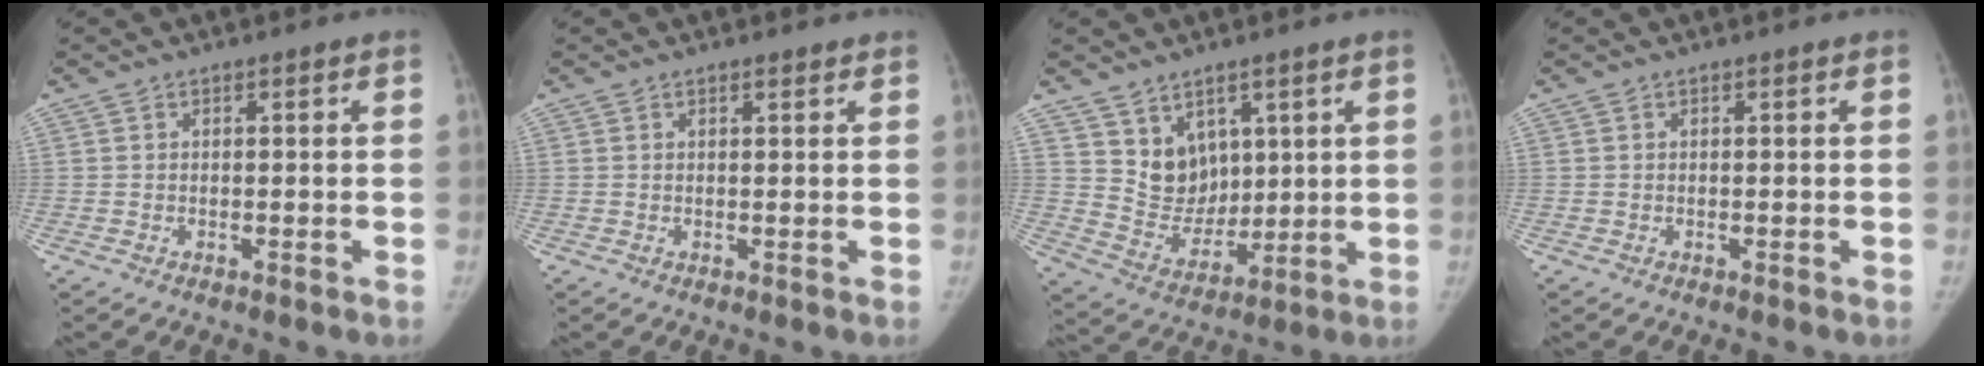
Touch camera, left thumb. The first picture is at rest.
{"total": 0.9, "force": [0.7, 0.3, 0.4], "torque": [-0.007, -0.005, 0.011]}
{"total": 8.8, "force": [4.8, 6.7, 3.0], "torque": [-0.017, -0.040, 0.105]}
{"total": 0.0}